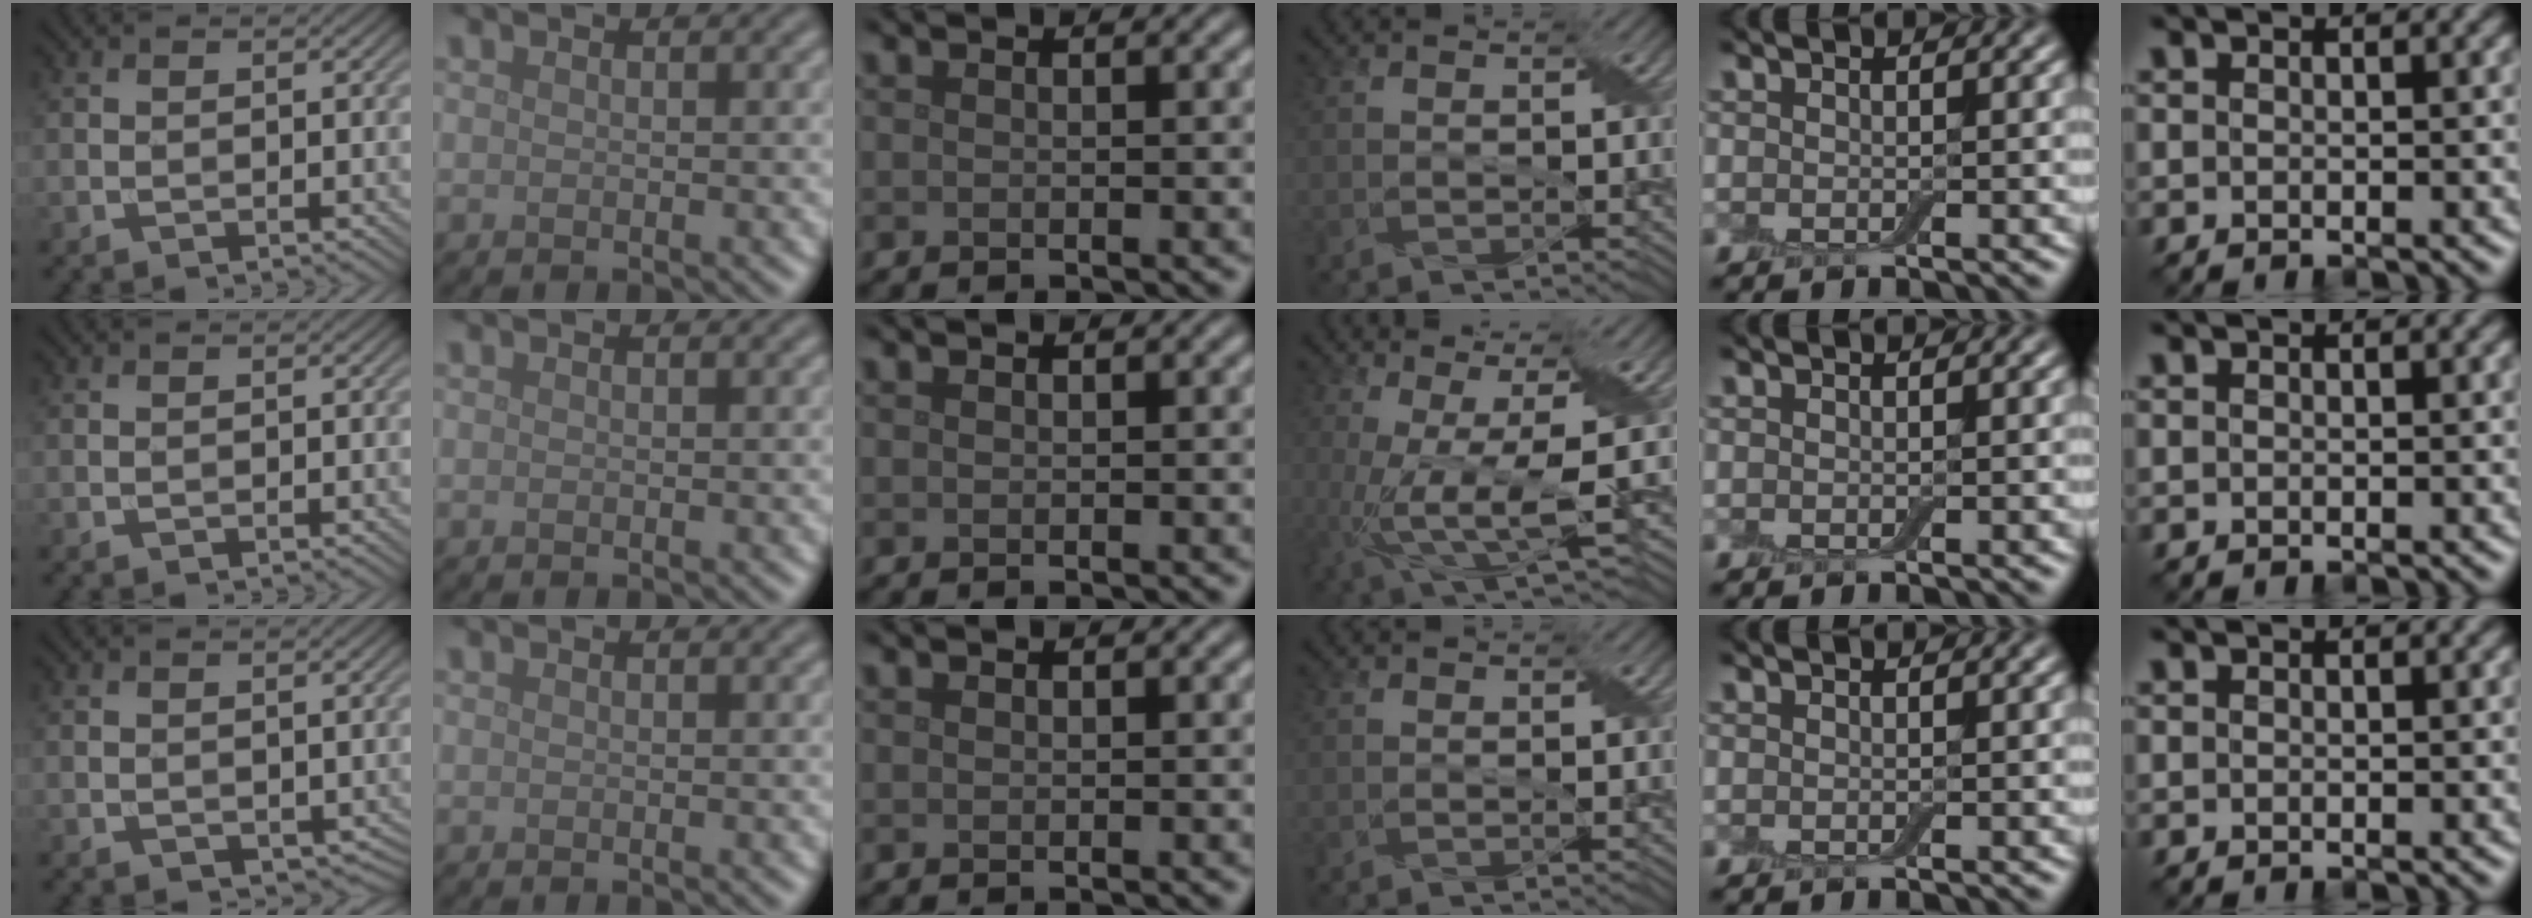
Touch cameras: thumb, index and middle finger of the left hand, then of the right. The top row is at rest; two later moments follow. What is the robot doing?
{"motion": "peel", "object": "aluminum foil"}